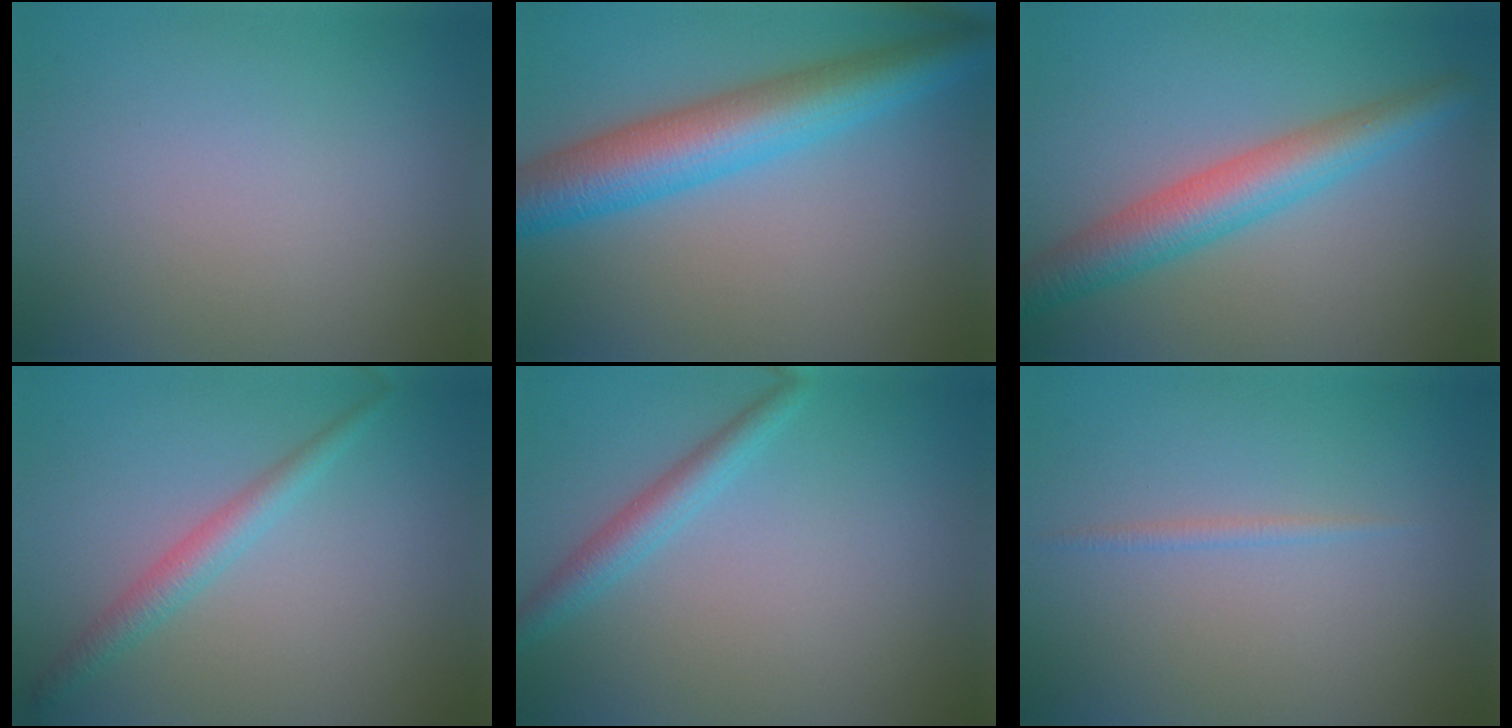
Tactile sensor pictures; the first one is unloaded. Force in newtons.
{"total": 8.2, "press": 8.2, "slide": 0.1}
{"total": 5.7, "press": 5.7, "slide": 0.1}
{"total": 2.4, "press": 2.4, "slide": 0.0}
{"total": 2.4, "press": 2.4, "slide": 0.1}
{"total": 0.8, "press": 0.8, "slide": 0.0}